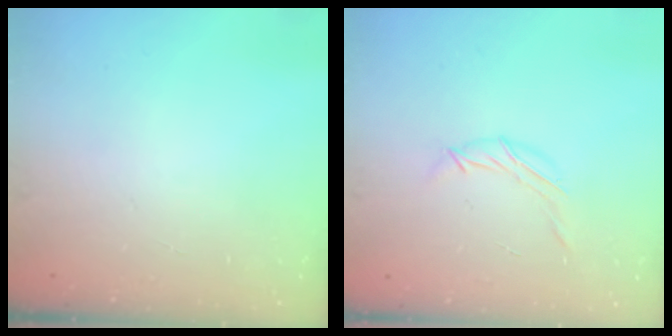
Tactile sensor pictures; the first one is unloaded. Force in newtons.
{"total": 5.5, "press": 5.4, "slide": 1.2}